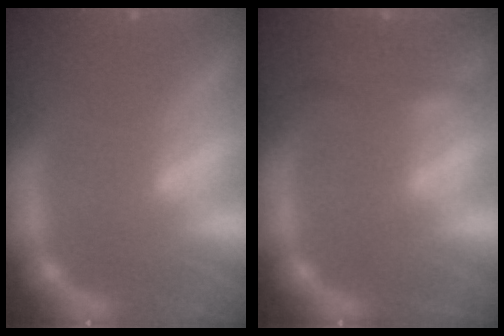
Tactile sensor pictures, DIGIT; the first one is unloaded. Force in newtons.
{"total": 1.4}